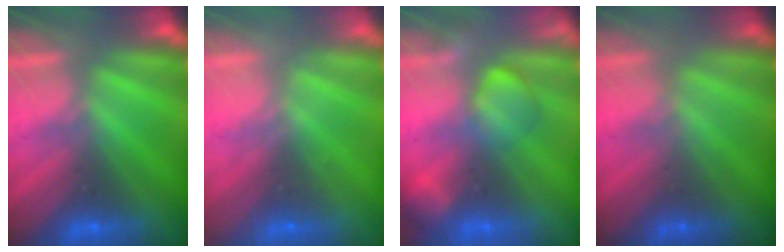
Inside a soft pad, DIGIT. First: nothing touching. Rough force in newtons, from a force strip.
{"total": 2.1}
{"total": 2.4}
{"total": 1.5}